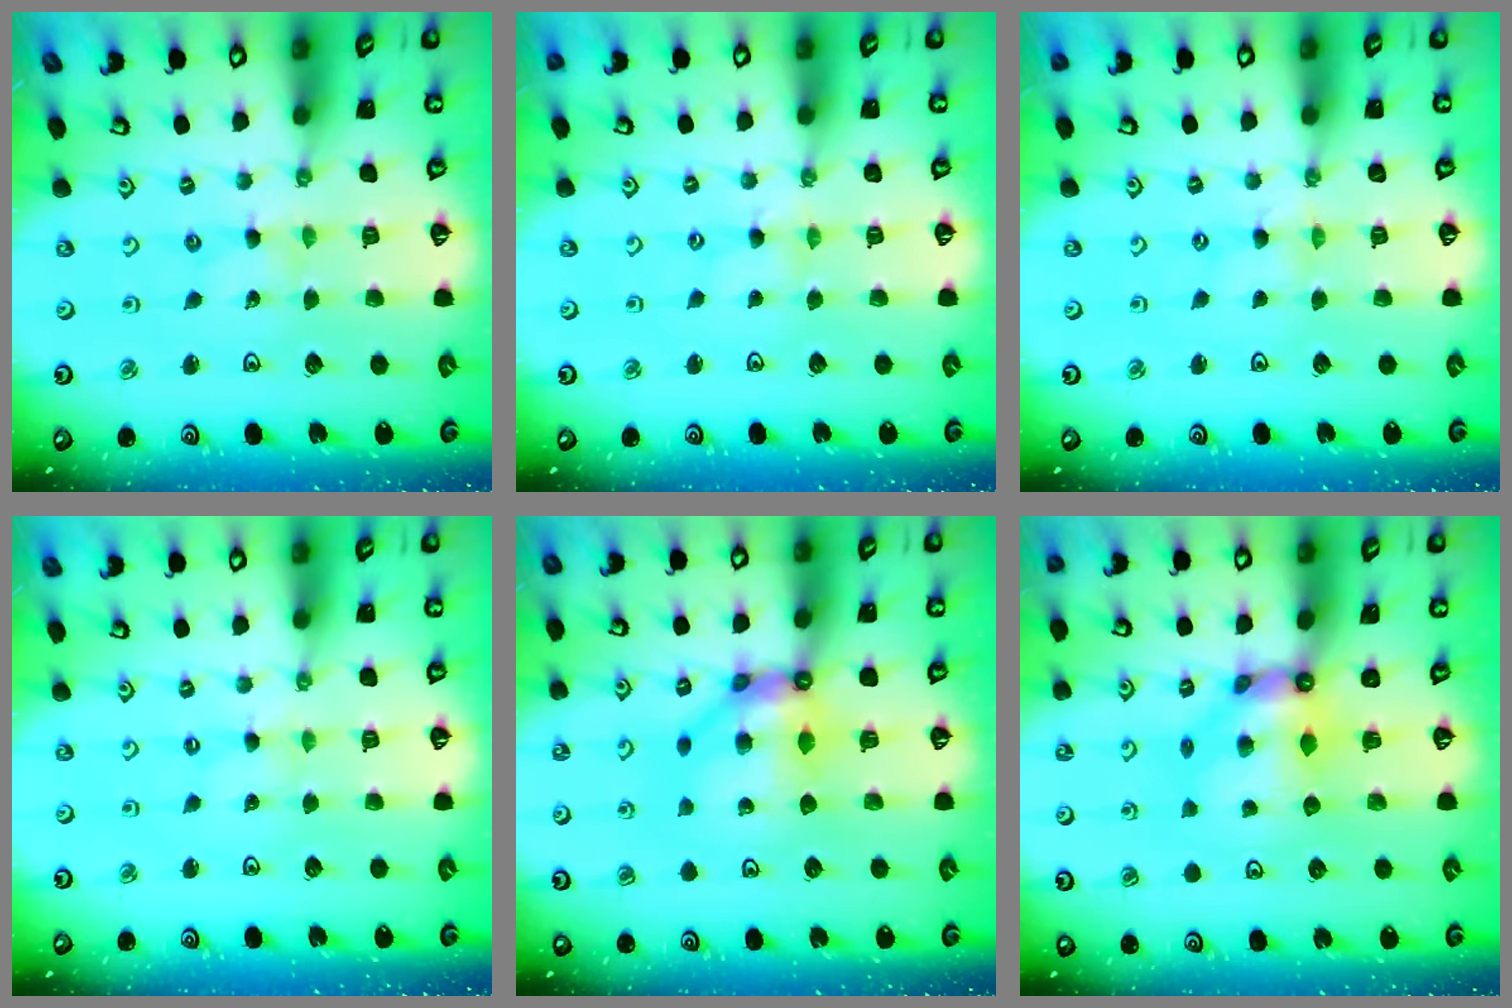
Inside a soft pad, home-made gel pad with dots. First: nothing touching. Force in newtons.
{"total": 1.1, "press": 1.0, "slide": 0.1}
{"total": 0.0}
{"total": 0.0}
{"total": 9.9, "press": 9.9, "slide": 1.2}
{"total": 7.6, "press": 7.6, "slide": 0.5}